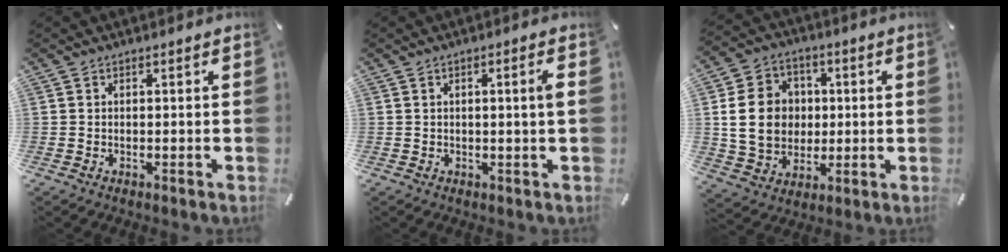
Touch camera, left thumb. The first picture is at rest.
{"total": 2.9, "force": [0.4, -0.1, 2.9], "torque": [-0.051, -0.004, 0.004]}
{"total": 14.2, "force": [0.9, 12.0, 7.5], "torque": [-0.150, 0.009, 0.017]}